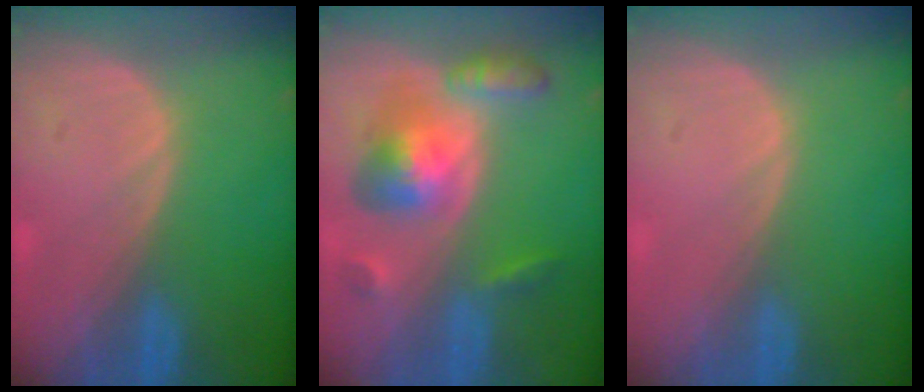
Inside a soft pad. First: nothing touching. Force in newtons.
{"total": 8.0, "press": 8.0, "slide": 0.7}
{"total": 0.0}